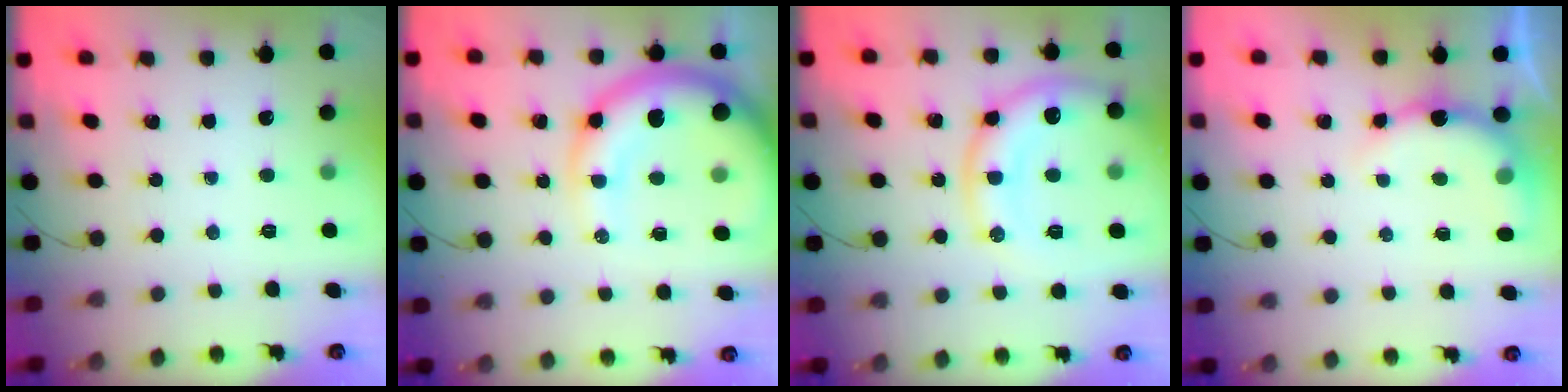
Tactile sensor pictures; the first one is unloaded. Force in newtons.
{"total": 15.9, "press": 15.4, "slide": 3.7}
{"total": 15.2, "press": 15.1, "slide": 1.7}
{"total": 8.2, "press": 8.2, "slide": 0.4}